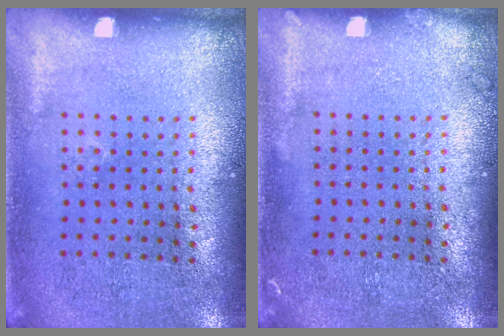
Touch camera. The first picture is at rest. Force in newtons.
{"total": 0.5, "press": 0.5, "slide": 0.1}